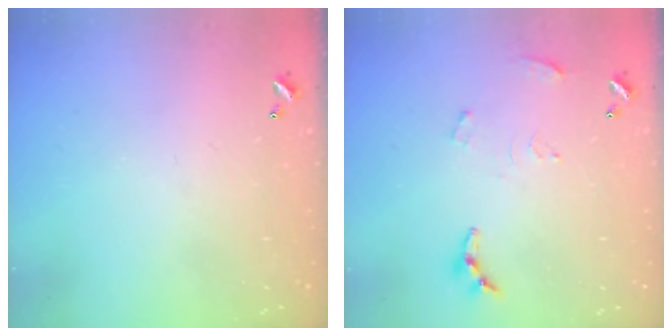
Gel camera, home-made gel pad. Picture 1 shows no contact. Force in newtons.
{"total": 6.2, "press": 6.2, "slide": 0.5}